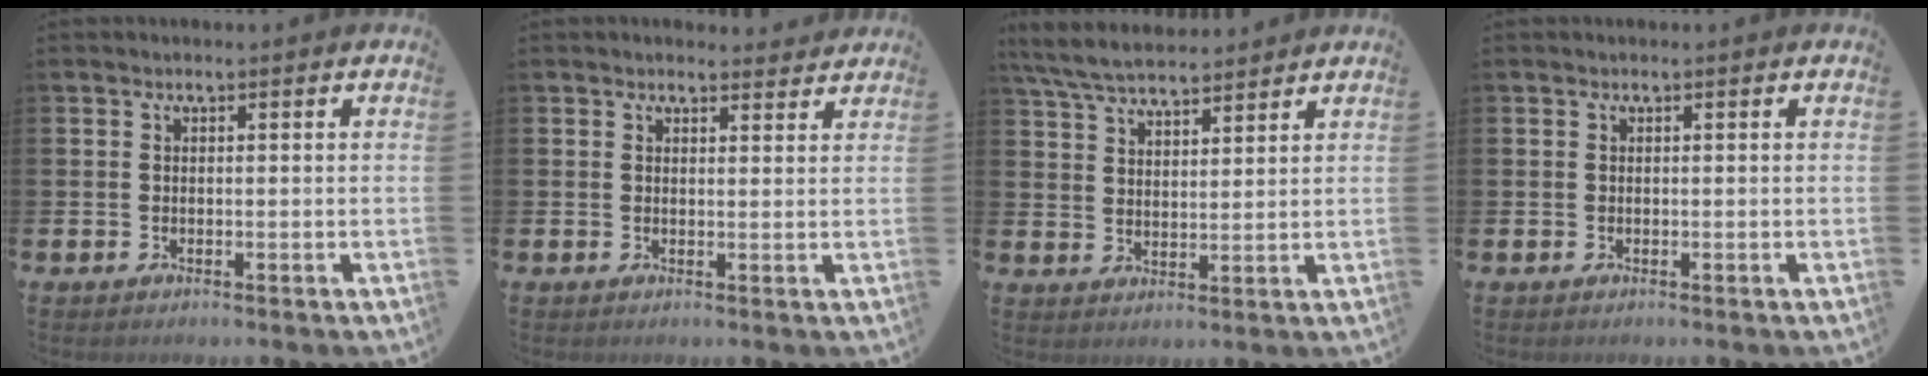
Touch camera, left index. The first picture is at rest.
{"total": 1.9, "force": [1.9, 0.4, 0.1], "torque": [0.011, -0.010, 0.031]}
{"total": 6.2, "force": [5.9, 1.1, 1.6], "torque": [-0.051, -0.023, 0.107]}
{"total": 0.0}